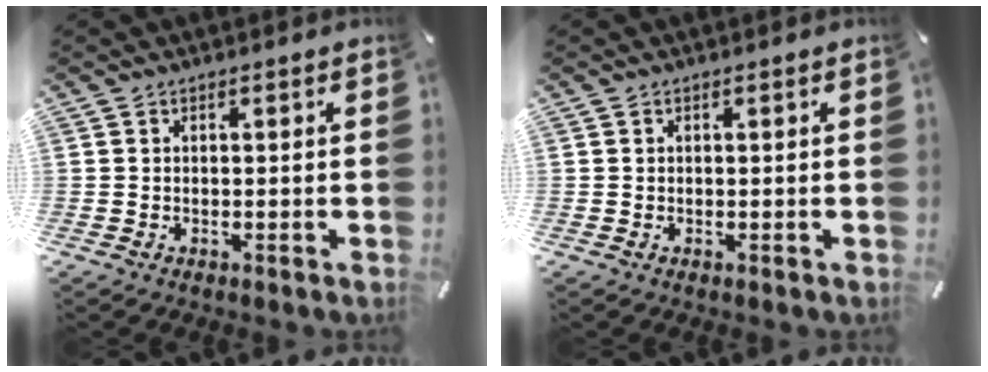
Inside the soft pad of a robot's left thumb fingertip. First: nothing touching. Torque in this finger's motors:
{"motor_torque": [-0.03, 0.01, 0.02, -0.06, 0.00]}